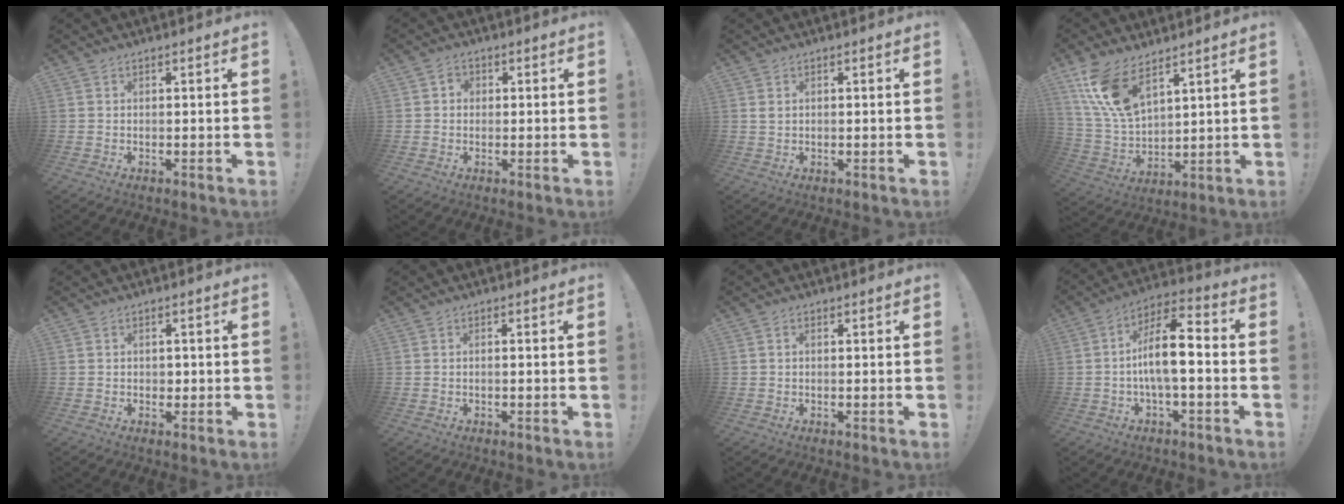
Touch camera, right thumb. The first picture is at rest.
{"total": 2.3, "force": [-0.1, 2.1, 1.1], "torque": [-0.018, 0.008, -0.003]}
{"total": 1.1, "force": [0.7, 0.6, 0.7], "torque": [-0.008, 0.000, 0.010]}
{"total": 14.2, "force": [9.3, 6.5, 8.6], "torque": [-0.187, -0.045, 0.175]}
{"total": 1.2, "force": [0.0, 1.2, 0.3], "torque": [0.004, 0.001, -0.003]}
{"total": 0.6, "force": [-0.3, -0.2, 0.5], "torque": [-0.009, 0.001, -0.007]}
{"total": 0.7, "force": [-0.1, 0.5, 0.5], "torque": [-0.016, 0.005, -0.001]}
{"total": 12.3, "force": [-1.1, 4.2, 11.5], "torque": [-0.203, 0.008, -0.022]}